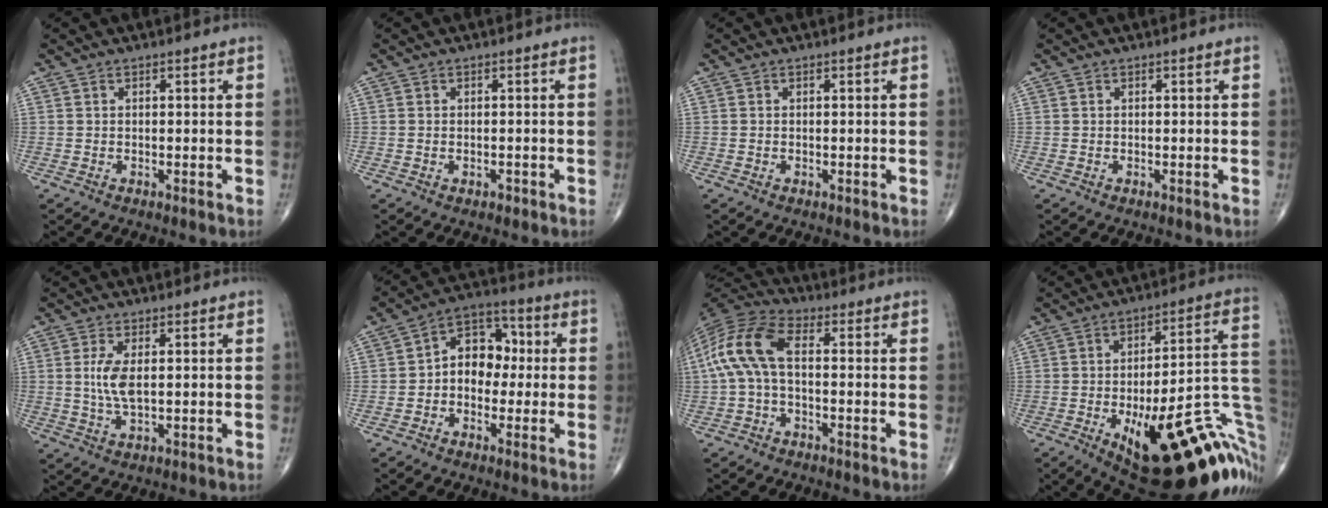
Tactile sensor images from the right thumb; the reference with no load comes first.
{"total": 1.2, "force": [-0.5, 0.8, 0.8], "torque": [-0.015, 0.008, -0.004]}
{"total": 0.0}
{"total": 0.0}
{"total": 5.2, "force": [0.5, 2.0, 4.8], "torque": [-0.108, -0.008, 0.012]}
{"total": 8.8, "force": [-0.5, 6.7, 5.7], "torque": [-0.049, 0.036, -0.023]}
{"total": 11.5, "force": [0.0, 5.9, 9.9], "torque": [-0.214, 0.034, -0.010]}
{"total": 32.5, "force": [-10.2, 11.5, 28.6], "torque": [-0.293, 0.037, -0.124]}